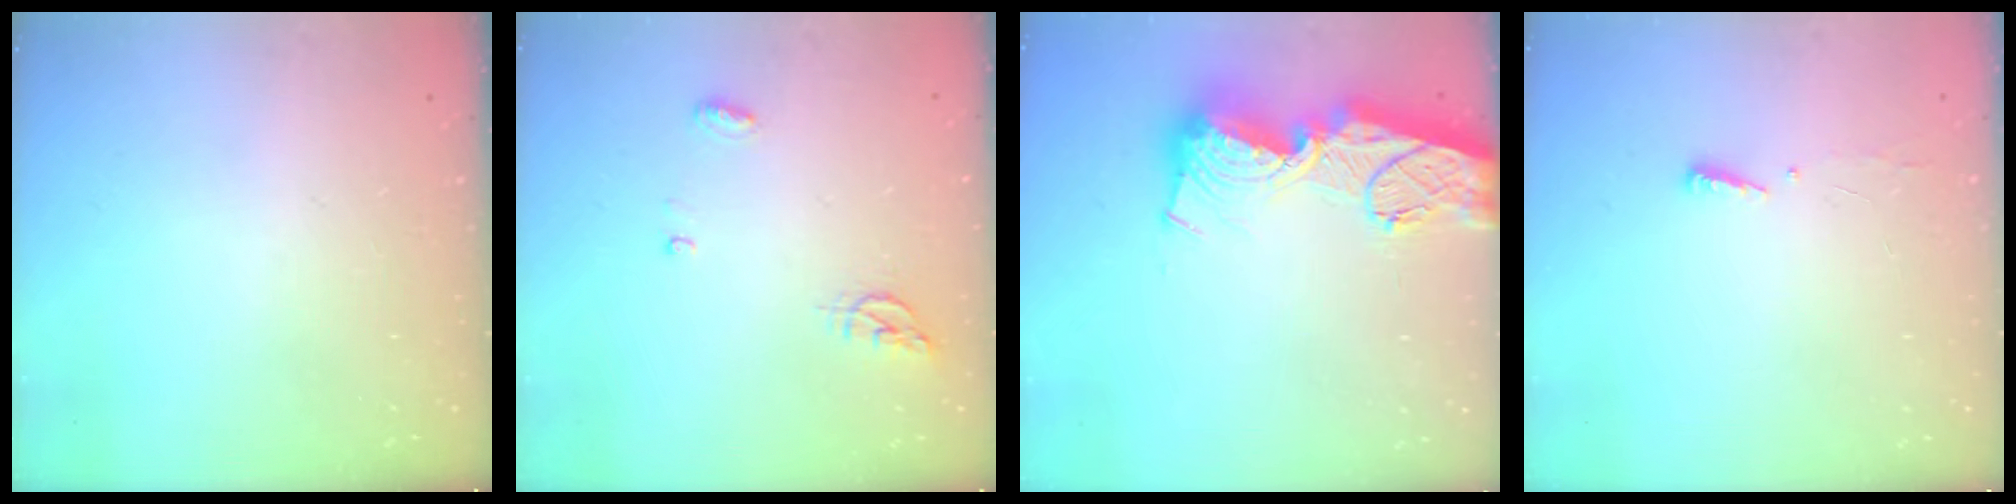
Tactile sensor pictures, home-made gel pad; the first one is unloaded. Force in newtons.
{"total": 4.9, "press": 4.9, "slide": 0.6}
{"total": 19.6, "press": 19.5, "slide": 1.9}
{"total": 4.1, "press": 4.0, "slide": 1.0}